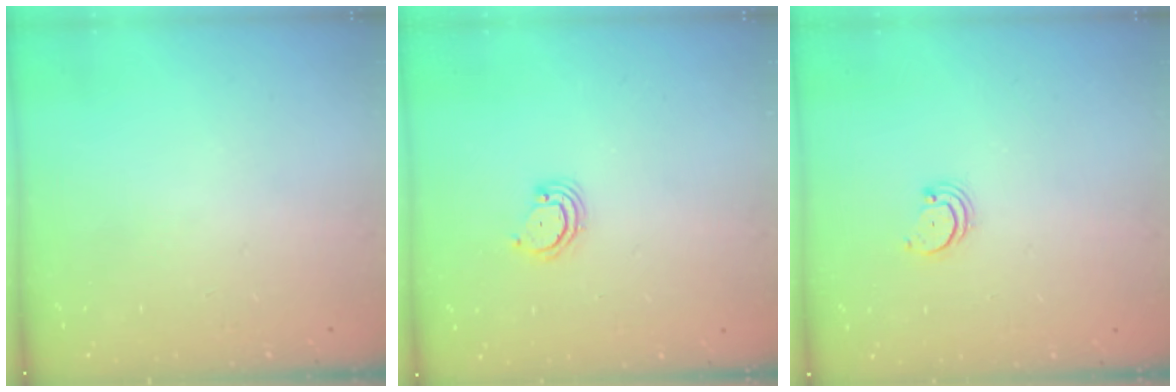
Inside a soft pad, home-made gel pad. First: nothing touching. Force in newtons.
{"total": 2.9, "press": 2.9, "slide": 0.3}
{"total": 2.2, "press": 2.2, "slide": 0.2}